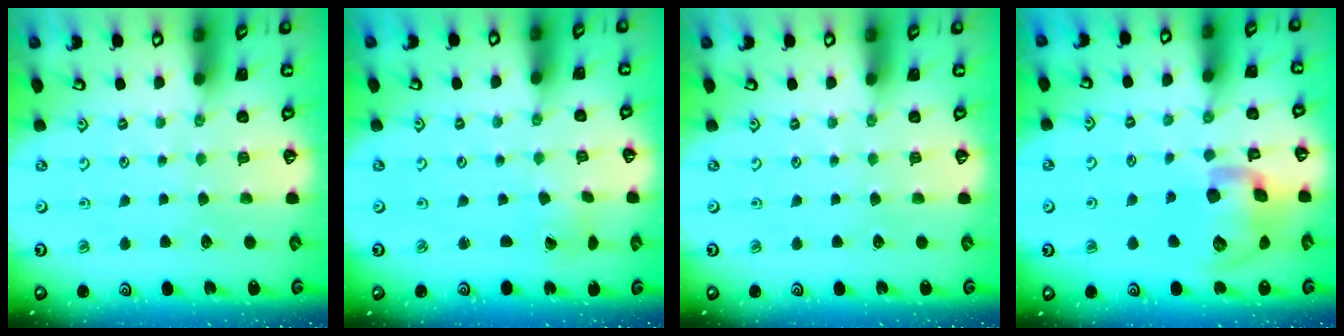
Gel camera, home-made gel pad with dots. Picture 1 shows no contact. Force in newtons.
{"total": 1.1, "press": 1.1, "slide": 0.1}
{"total": 0.0}
{"total": 16.9, "press": 16.7, "slide": 2.6}